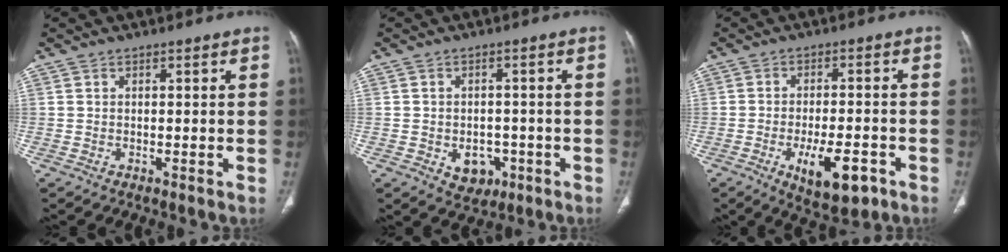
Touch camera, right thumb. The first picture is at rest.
{"total": 5.5, "force": [-1.9, 4.3, 2.9], "torque": [-0.018, 0.011, -0.015]}
{"total": 10.0, "force": [-4.4, 4.1, 8.0], "torque": [-0.117, 0.012, -0.057]}